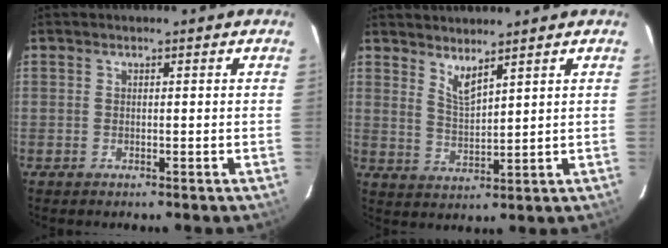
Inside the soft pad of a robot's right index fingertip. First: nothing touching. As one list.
[{"total": 3.9, "force": [3.4, 0.0, 1.9], "torque": [-0.037, -0.011, 0.061]}]